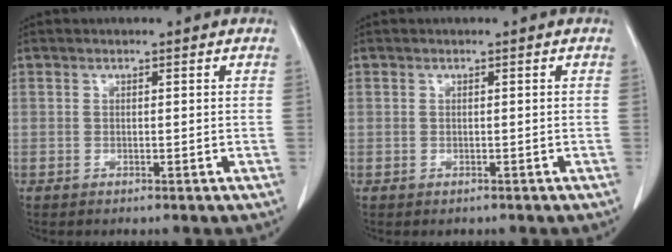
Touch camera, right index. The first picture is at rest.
{"total": 0.7, "force": [-0.3, 0.6, 0.0], "torque": [-0.001, 0.005, -0.003]}